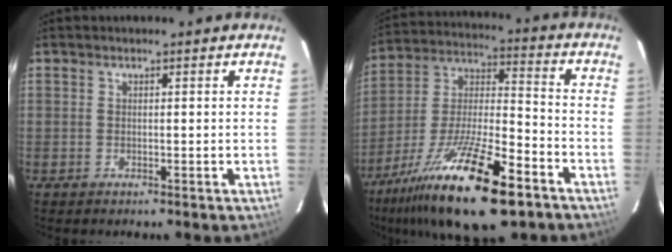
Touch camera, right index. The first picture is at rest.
{"total": 24.2, "force": [-15.0, 7.0, 17.7], "torque": [-0.336, -0.029, -0.260]}